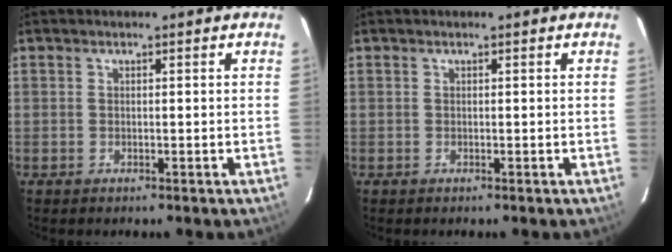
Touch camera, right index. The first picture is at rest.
{"total": 0.0}